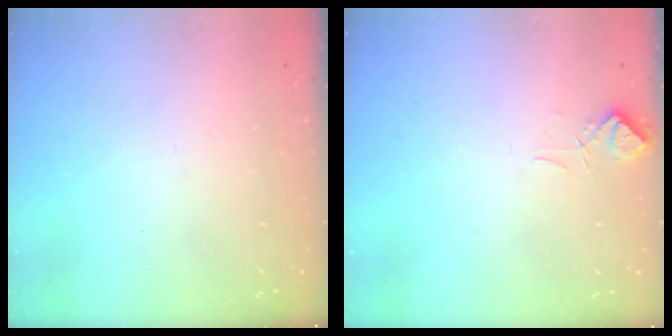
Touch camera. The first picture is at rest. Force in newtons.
{"total": 1.0, "press": 0.6, "slide": 0.8}